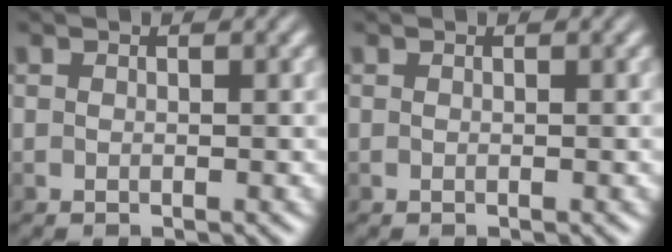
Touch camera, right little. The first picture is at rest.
{"total": 0.0}